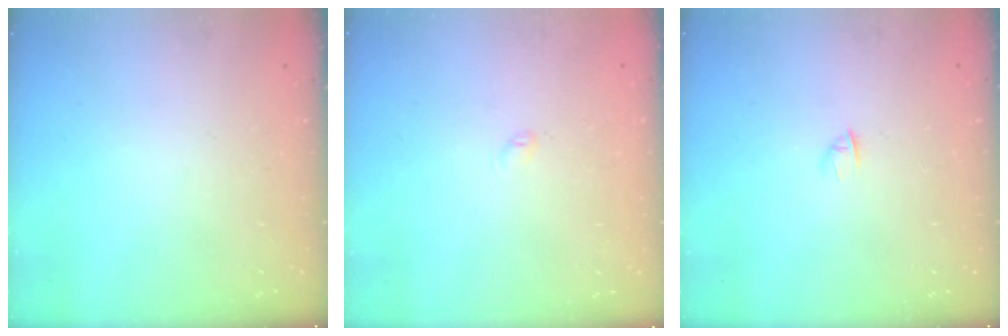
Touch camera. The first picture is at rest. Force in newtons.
{"total": 2.3, "press": 2.3, "slide": 0.3}
{"total": 1.6, "press": 1.5, "slide": 0.4}